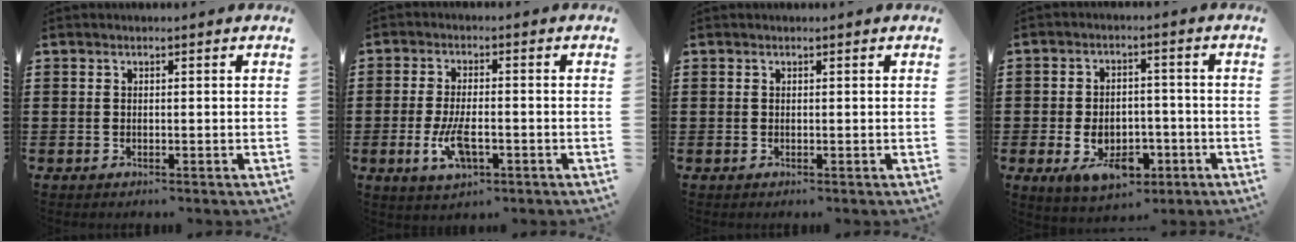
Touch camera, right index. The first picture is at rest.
{"total": 6.6, "force": [-2.0, 2.8, 5.6], "torque": [-0.128, -0.009, -0.040]}
{"total": 0.0}
{"total": 7.1, "force": [-2.7, 4.9, 4.4], "torque": [-0.073, 0.005, -0.050]}